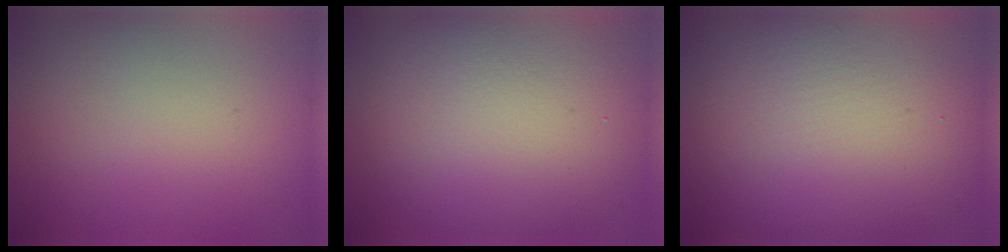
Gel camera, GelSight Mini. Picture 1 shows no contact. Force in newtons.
{"total": 11.0, "press": 11.0, "slide": 0.8}
{"total": 14.5, "press": 14.5, "slide": 0.5}